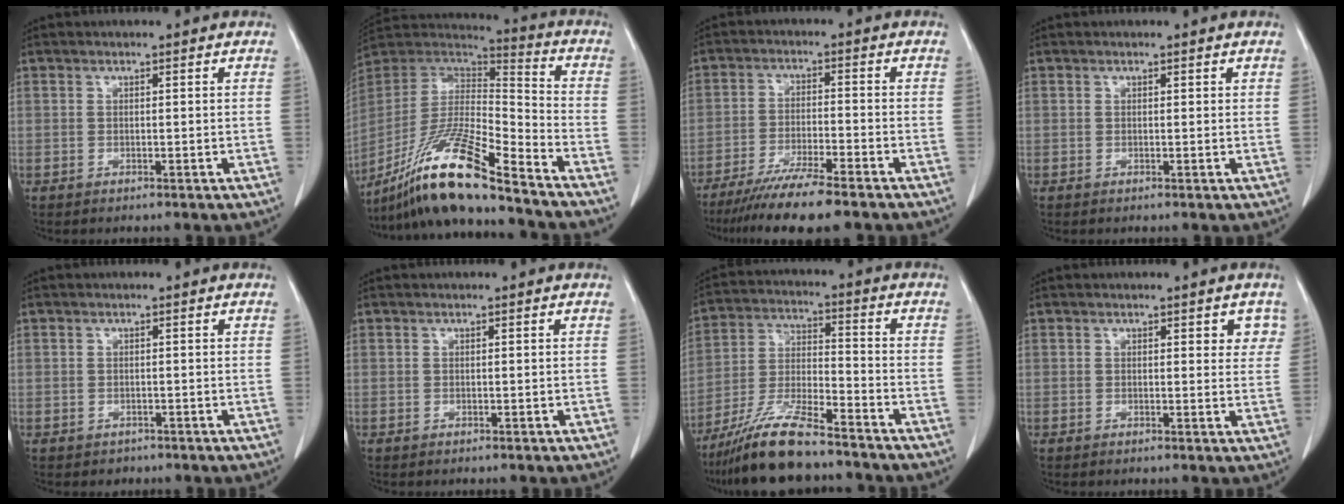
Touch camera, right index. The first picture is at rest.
{"total": 19.1, "force": [-14.8, 0.9, 12.0], "torque": [-0.253, -0.016, -0.279]}
{"total": 10.3, "force": [-8.4, 0.0, 6.0], "torque": [-0.093, -0.029, -0.140]}
{"total": 0.0}
{"total": 1.4, "force": [-0.8, 1.2, -0.1], "torque": [-0.006, 0.003, -0.012]}
{"total": 0.0}
{"total": 12.5, "force": [-10.2, 1.6, 7.0], "torque": [-0.140, -0.019, -0.190]}
{"total": 3.0, "force": [1.4, 1.5, 2.1], "torque": [-0.011, 0.000, 0.011]}